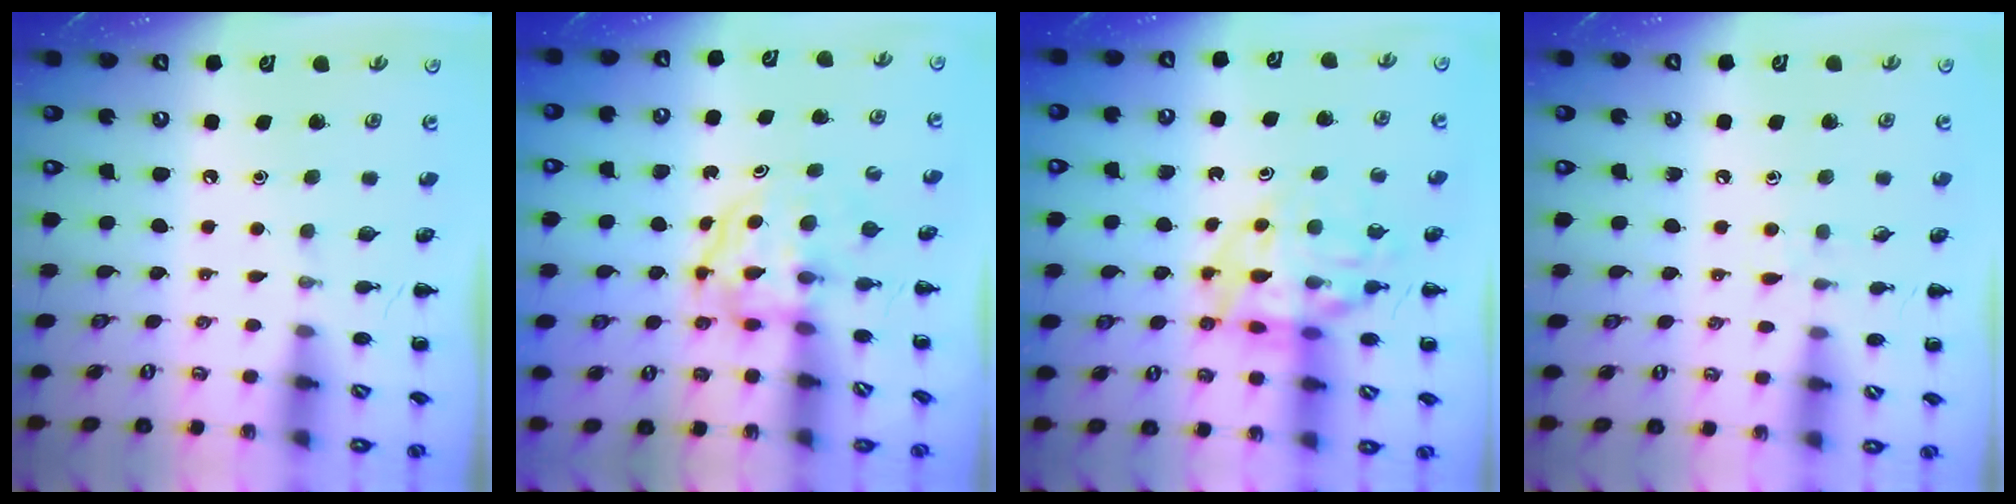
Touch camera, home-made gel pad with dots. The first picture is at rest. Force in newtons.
{"total": 3.9, "press": 3.9, "slide": 0.2}
{"total": 14.7, "press": 14.4, "slide": 3.1}
{"total": 4.7, "press": 4.2, "slide": 2.0}